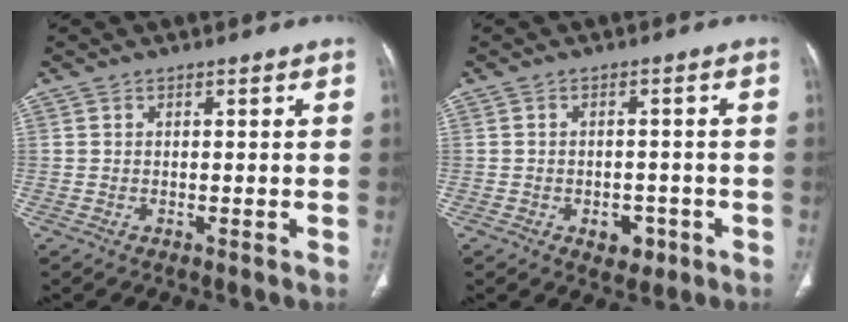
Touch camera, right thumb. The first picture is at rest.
{"total": 4.2, "force": [-1.8, 2.9, 2.4], "torque": [-0.016, 0.009, -0.018]}